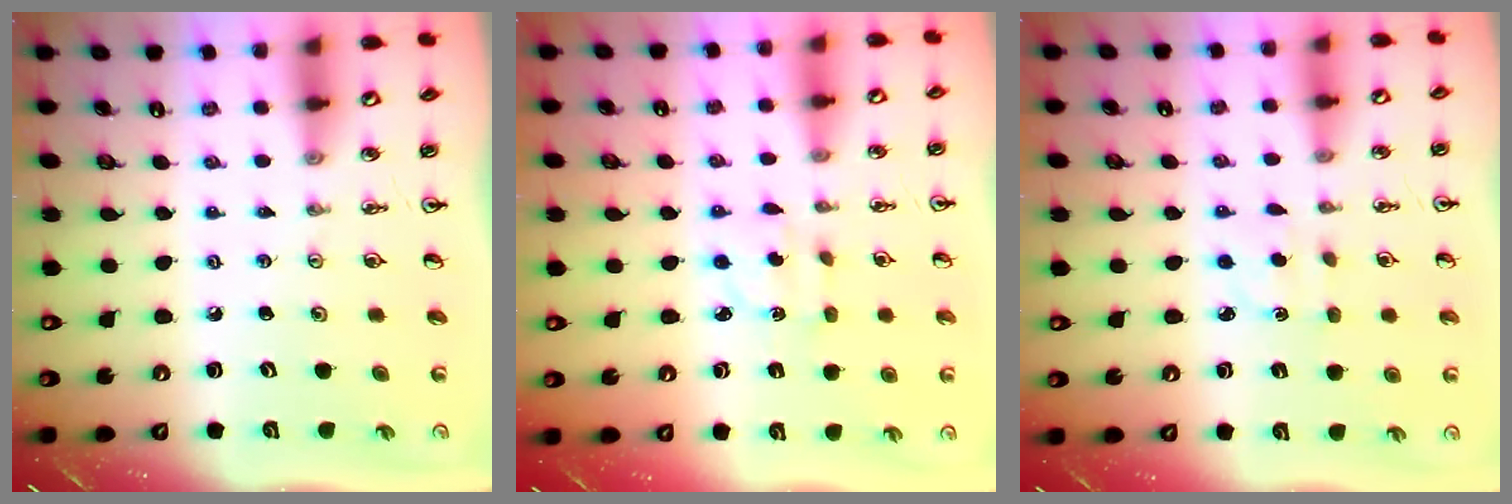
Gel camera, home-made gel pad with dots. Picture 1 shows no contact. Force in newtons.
{"total": 3.2, "press": 3.1, "slide": 0.7}
{"total": 2.0, "press": 1.9, "slide": 0.7}